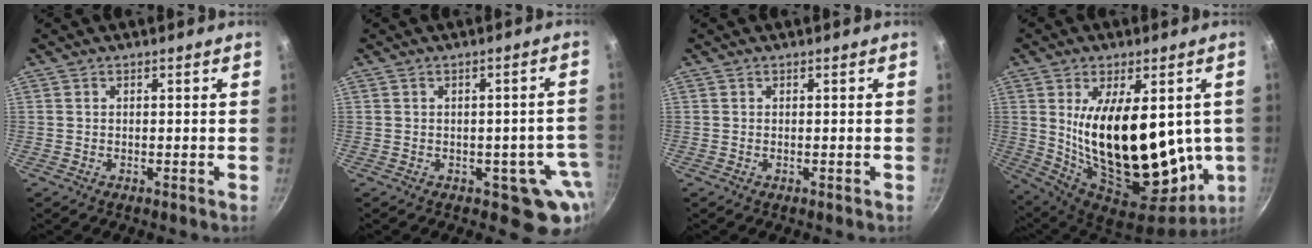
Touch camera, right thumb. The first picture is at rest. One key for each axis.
{"total": 7.8, "fx": -2.1, "fy": 5.3, "fz": 5.3, "tx": 0.002, "ty": 0.021, "tz": -0.019}
{"total": 0.0}
{"total": 27.7, "fx": 2.2, "fy": 13.6, "fz": 24.0, "tx": -0.366, "ty": -0.046, "tz": 0.062}